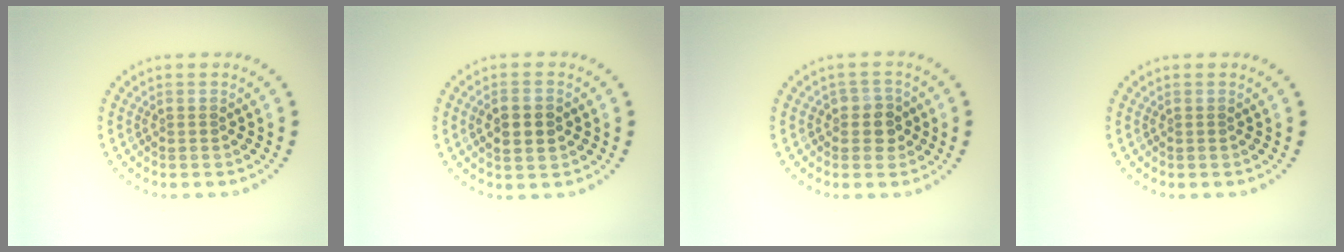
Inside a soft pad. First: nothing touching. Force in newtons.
{"total": 2.7, "press": 2.7, "slide": 0.3}
{"total": 2.2, "press": 2.0, "slide": 0.9}
{"total": 0.0}